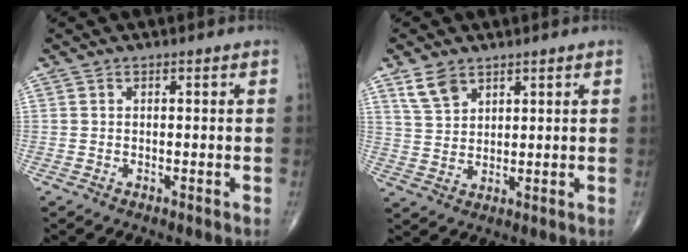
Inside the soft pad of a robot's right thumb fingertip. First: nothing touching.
{"total": 5.2, "force": [3.5, 3.1, 2.4], "torque": [-0.037, -0.016, 0.075]}